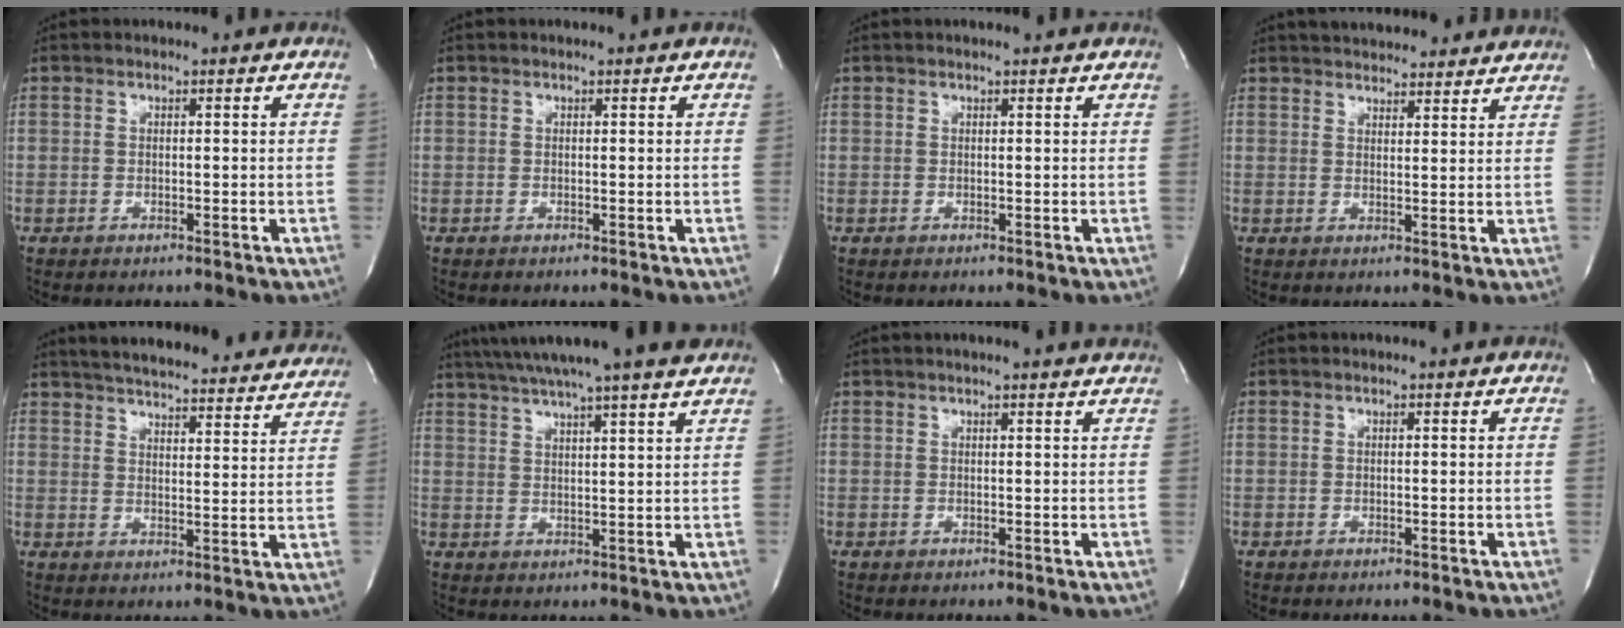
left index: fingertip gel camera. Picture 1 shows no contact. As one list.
[{"total": 0.0}, {"total": 1.8, "force": [1.6, -0.1, 0.7], "torque": [-0.013, 0.012, 0.019]}, {"total": 13.8, "force": [12.8, 3.0, 3.9], "torque": [-0.046, 0.027, 0.164]}, {"total": 28.9, "force": [26.7, 5.0, 9.7], "torque": [-0.158, -0.039, 0.327]}, {"total": 16.7, "force": [14.3, -0.4, 8.6], "torque": [-0.150, 0.021, 0.199]}, {"total": 5.4, "force": [5.0, -0.3, 2.2], "torque": [-0.029, 0.016, 0.048]}, {"total": 0.0}]